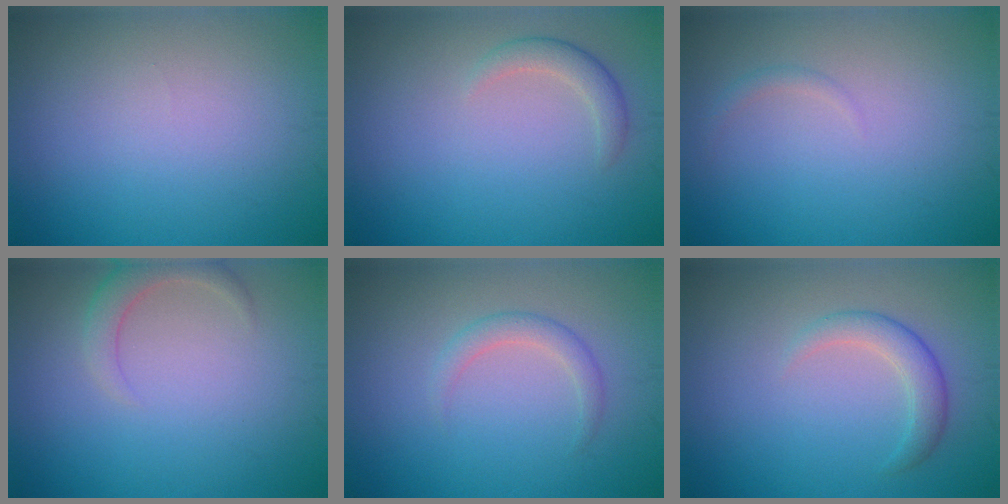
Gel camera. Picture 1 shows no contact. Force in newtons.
{"total": 1.8, "press": 1.8, "slide": 0.3}
{"total": 0.7, "press": 0.7, "slide": 0.1}
{"total": 2.2, "press": 2.2, "slide": 0.2}
{"total": 1.8, "press": 1.7, "slide": 0.1}
{"total": 2.4, "press": 2.4, "slide": 0.1}